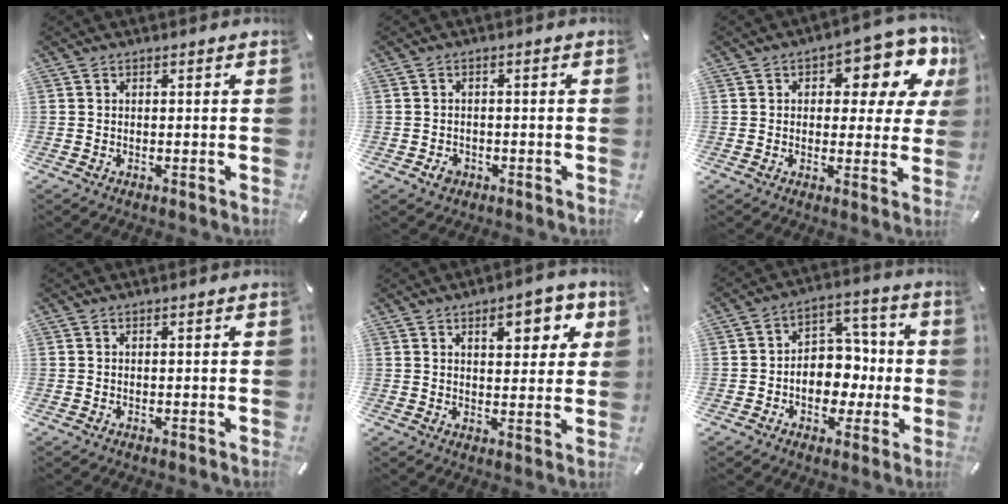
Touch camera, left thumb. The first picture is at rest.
{"total": 2.4, "force": [-1.1, 2.0, 0.9], "torque": [-0.016, 0.007, -0.022]}
{"total": 12.0, "force": [5.3, 6.3, 8.7], "torque": [-0.103, -0.039, 0.086]}
{"total": 0.0}
{"total": 9.0, "force": [4.3, 4.6, 6.5], "torque": [-0.073, -0.015, 0.063]}
{"total": 9.4, "force": [-1.9, 8.4, 3.7], "torque": [-0.041, 0.021, -0.030]}